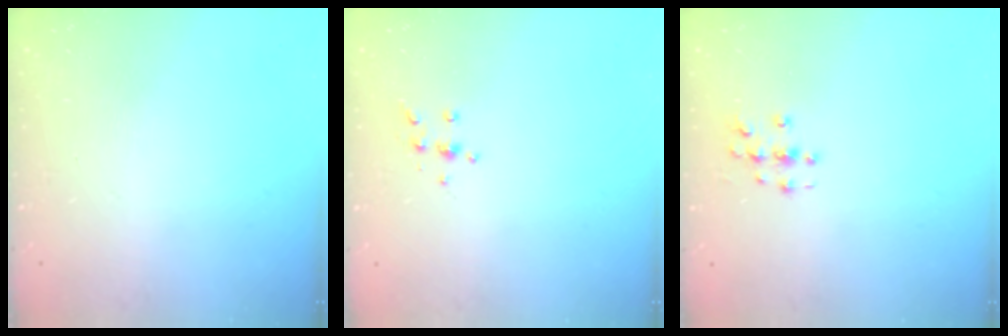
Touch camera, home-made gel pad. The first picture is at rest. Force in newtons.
{"total": 4.3, "press": 4.2, "slide": 1.1}
{"total": 3.0, "press": 3.0, "slide": 0.1}